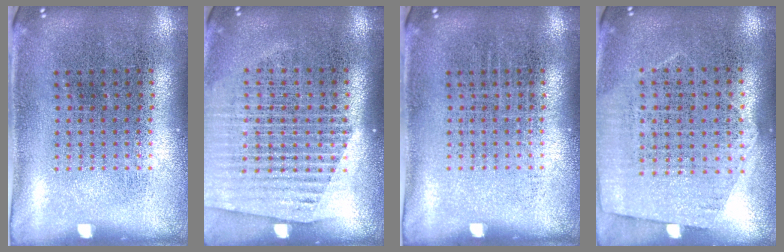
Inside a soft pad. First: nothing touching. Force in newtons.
{"total": 1.5, "press": 1.4, "slide": 0.5}
{"total": 0.0}
{"total": 1.3, "press": 1.1, "slide": 0.7}